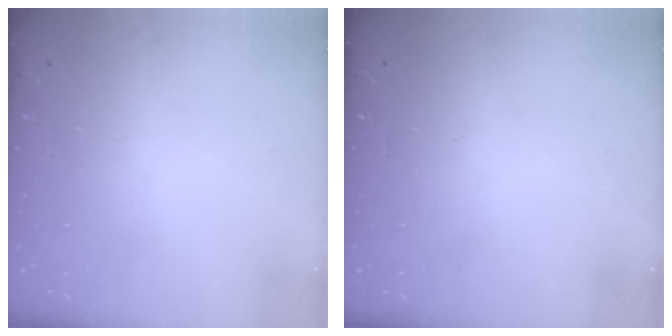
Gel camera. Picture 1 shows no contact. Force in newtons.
{"total": 0.0}